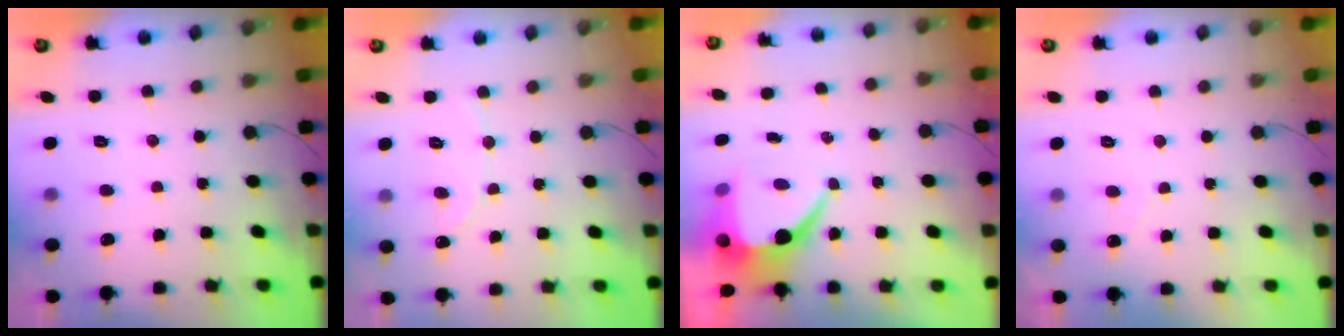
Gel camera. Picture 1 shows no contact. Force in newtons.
{"total": 1.7, "press": 1.7, "slide": 0.1}
{"total": 8.7, "press": 8.7, "slide": 0.8}
{"total": 1.9, "press": 1.9, "slide": 0.2}